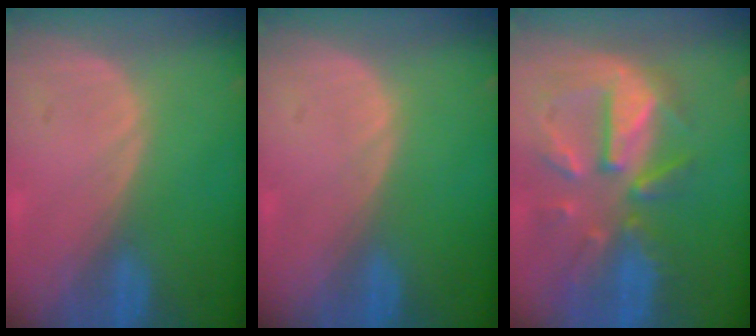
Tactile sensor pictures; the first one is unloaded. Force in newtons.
{"total": 0.0}
{"total": 10.8, "press": 9.6, "slide": 4.9}